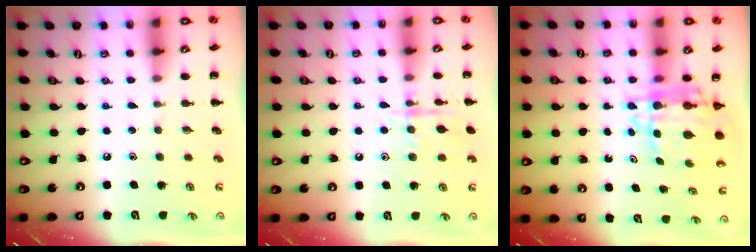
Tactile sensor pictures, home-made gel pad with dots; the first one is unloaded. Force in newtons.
{"total": 9.9, "press": 9.8, "slide": 0.7}
{"total": 8.0, "press": 7.4, "slide": 3.0}